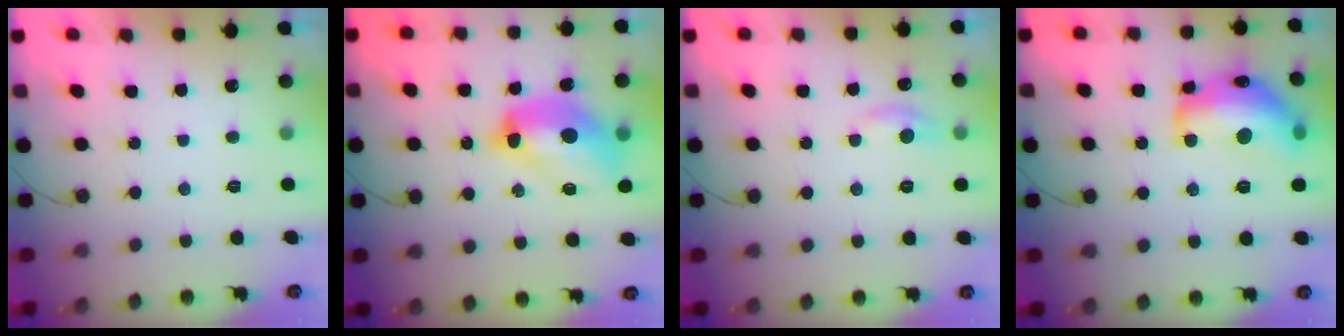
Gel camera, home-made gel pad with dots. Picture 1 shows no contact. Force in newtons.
{"total": 14.6, "press": 14.6, "slide": 1.2}
{"total": 5.3, "press": 5.3, "slide": 0.6}
{"total": 20.0, "press": 20.0, "slide": 1.1}